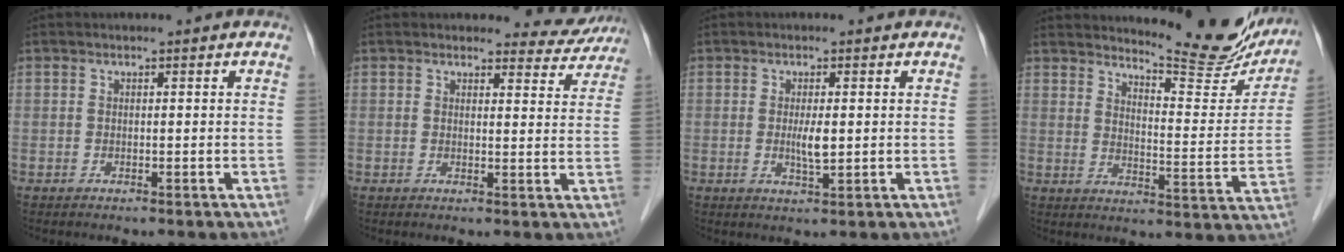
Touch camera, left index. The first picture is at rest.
{"total": 4.8, "force": [4.5, 1.4, -0.7], "torque": [0.015, -0.019, 0.035]}
{"total": 2.8, "force": [0.1, 0.5, 2.8], "torque": [-0.055, -0.005, 0.003]}
{"total": 16.0, "force": [14.9, 2.6, 5.1], "torque": [-0.063, -0.061, 0.177]}